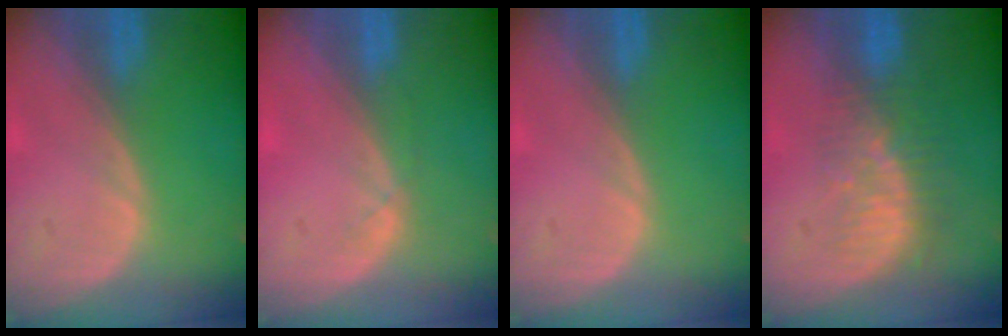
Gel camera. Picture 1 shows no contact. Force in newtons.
{"total": 1.4, "press": 1.3, "slide": 0.5}
{"total": 0.0}
{"total": 8.2, "press": 7.2, "slide": 3.8}